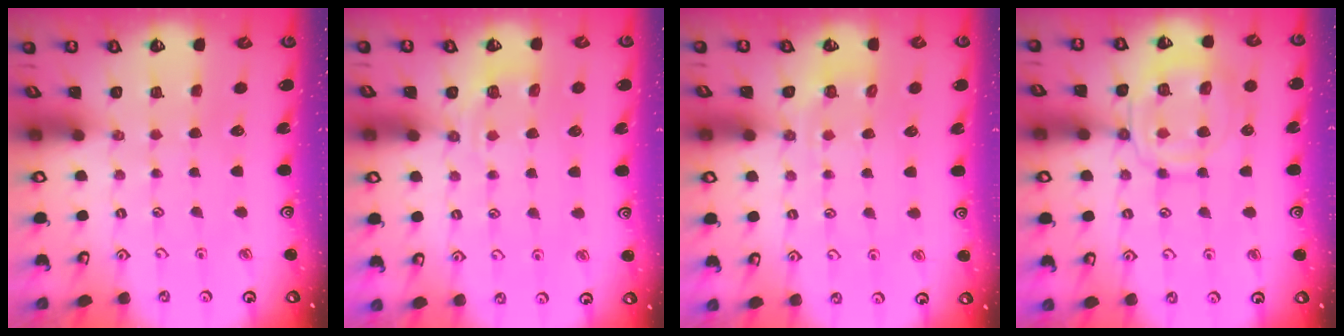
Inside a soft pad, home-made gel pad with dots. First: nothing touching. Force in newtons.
{"total": 4.6, "press": 4.3, "slide": 1.6}
{"total": 4.4, "press": 4.1, "slide": 1.5}
{"total": 11.8, "press": 11.7, "slide": 1.2}